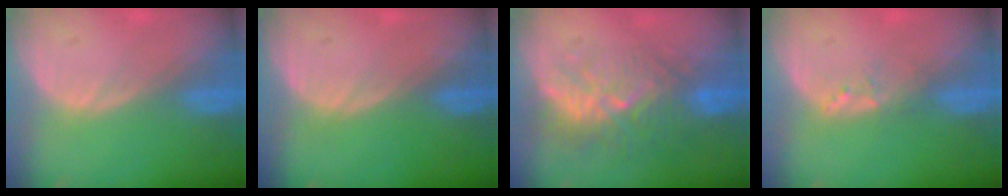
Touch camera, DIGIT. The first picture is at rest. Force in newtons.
{"total": 0.0}
{"total": 9.3, "press": 8.6, "slide": 3.6}
{"total": 1.6, "press": 1.5, "slide": 0.3}